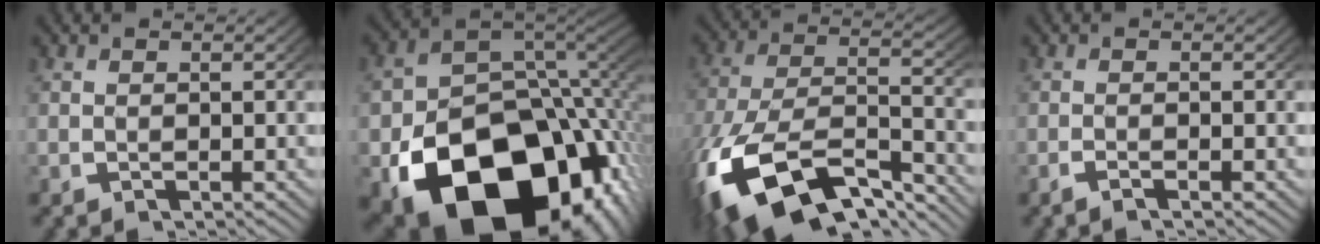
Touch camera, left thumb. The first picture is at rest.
{"total": 24.3, "force": [-7.3, 15.0, 17.6], "torque": [-0.304, -0.076, -0.078]}
{"total": 16.0, "force": [-7.0, 9.5, 10.8], "torque": [-0.235, -0.059, -0.085]}
{"total": 1.0, "force": [-0.8, 0.1, 0.6], "torque": [-0.015, -0.002, -0.017]}